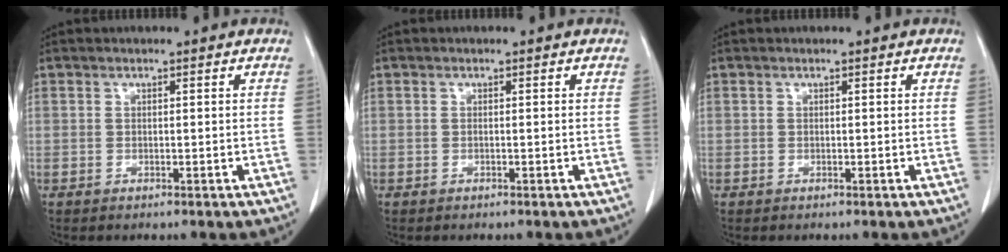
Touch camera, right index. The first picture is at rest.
{"total": 0.0}
{"total": 0.0}